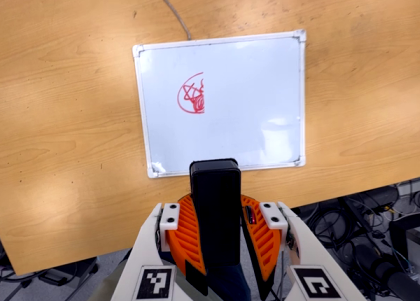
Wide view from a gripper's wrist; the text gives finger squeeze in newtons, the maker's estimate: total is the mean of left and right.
{"total": 10.7, "left": 10.1, "right": 11.2}